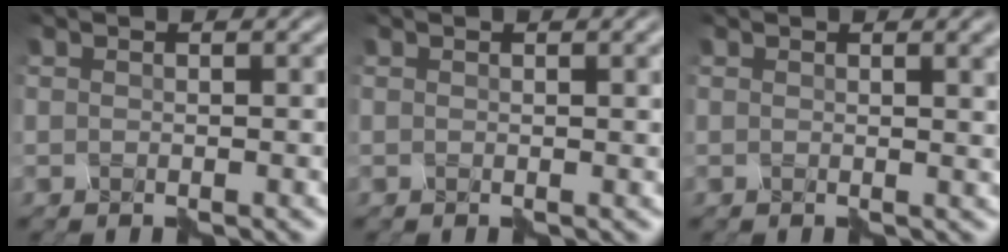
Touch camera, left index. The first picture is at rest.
{"total": 1.9, "force": [0.7, 0.8, 1.5], "torque": [-0.010, 0.009, 0.000]}
{"total": 2.7, "force": [1.1, 0.9, 2.3], "torque": [-0.018, 0.013, 0.007]}